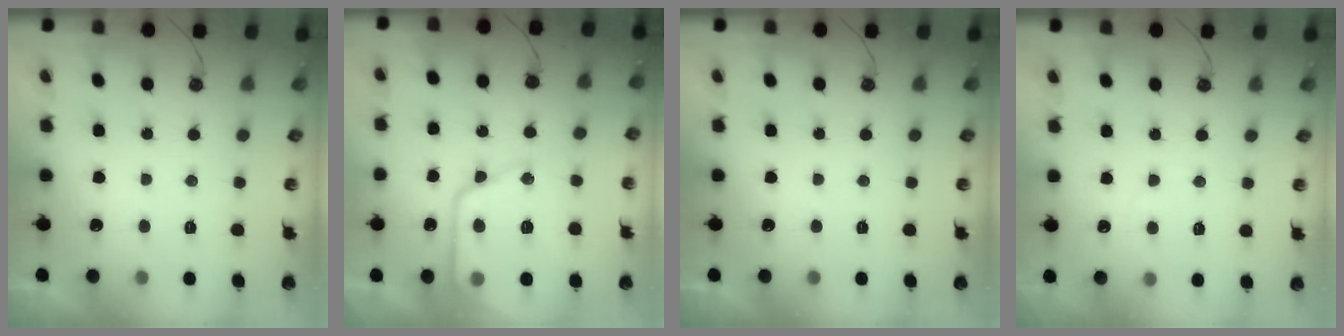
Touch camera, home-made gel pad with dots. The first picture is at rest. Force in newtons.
{"total": 16.3, "press": 16.3, "slide": 1.0}
{"total": 0.0}
{"total": 3.3, "press": 3.3, "slide": 0.5}